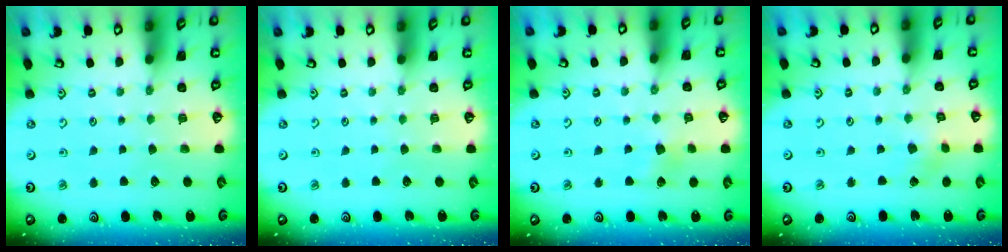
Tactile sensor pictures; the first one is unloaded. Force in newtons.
{"total": 0.0}
{"total": 5.8, "press": 5.8, "slide": 0.6}
{"total": 2.1, "press": 2.1, "slide": 0.2}